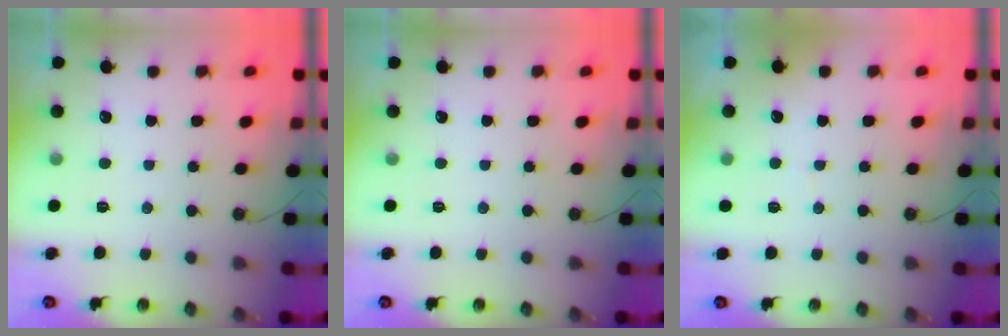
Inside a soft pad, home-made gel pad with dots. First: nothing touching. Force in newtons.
{"total": 0.0}
{"total": 2.6, "press": 2.0, "slide": 1.6}